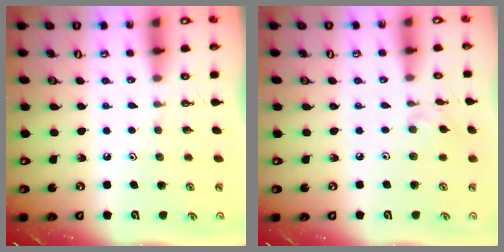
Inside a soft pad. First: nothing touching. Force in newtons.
{"total": 2.8, "press": 2.8, "slide": 0.1}